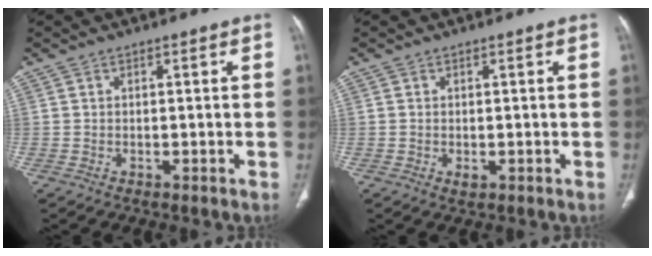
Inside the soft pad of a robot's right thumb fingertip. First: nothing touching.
{"total": 1.1, "force": [-0.3, 0.7, 0.8], "torque": [-0.011, -0.004, -0.002]}